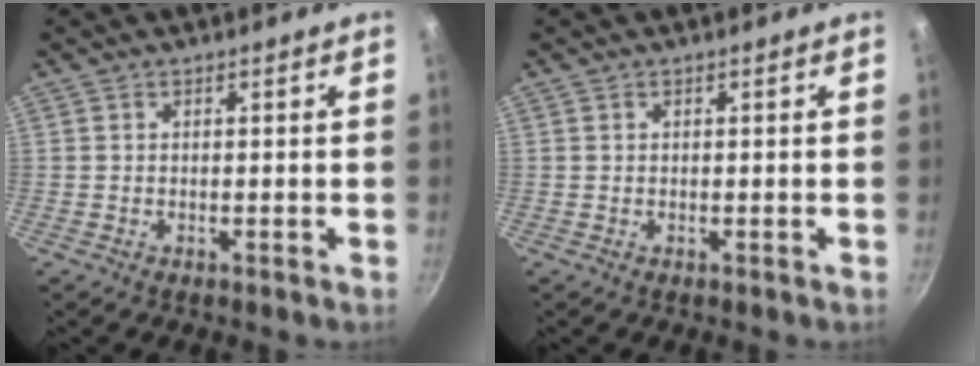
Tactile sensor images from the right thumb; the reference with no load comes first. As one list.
[{"total": 0.0}]